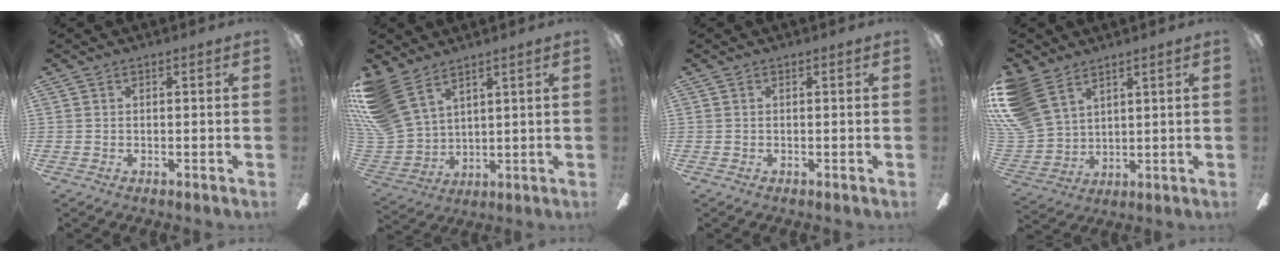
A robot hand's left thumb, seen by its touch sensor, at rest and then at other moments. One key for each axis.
{"total": 15.4, "fx": 9.5, "fy": 8.6, "fz": 8.6, "tx": -0.214, "ty": -0.045, "tz": 0.182}
{"total": 0.0}
{"total": 14.7, "fx": 8.6, "fy": 9.1, "fz": 7.7, "tx": -0.187, "ty": -0.031, "tz": 0.170}